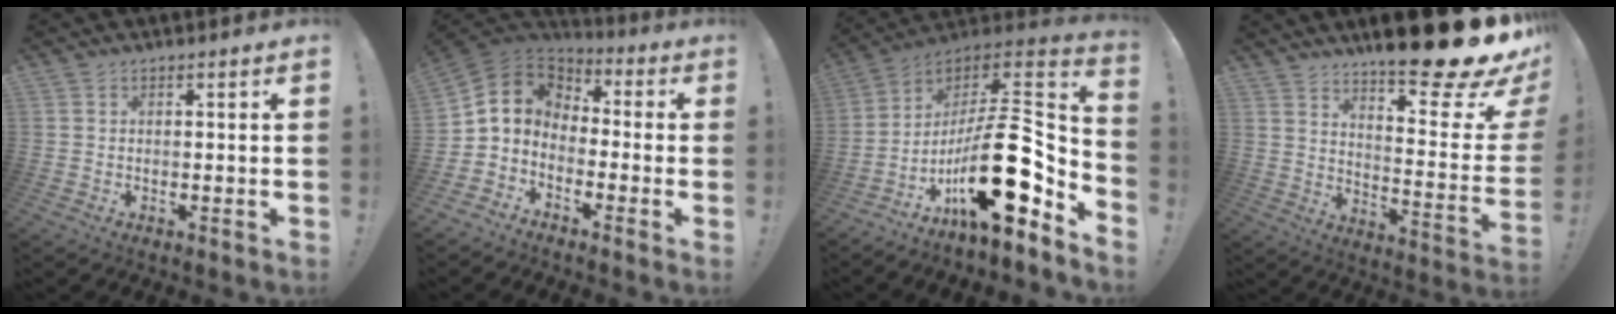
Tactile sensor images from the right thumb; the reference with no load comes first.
{"total": 6.7, "force": [-1.7, 5.8, 2.9], "torque": [-0.053, 0.013, -0.023]}
{"total": 25.3, "force": [-7.0, 9.9, 22.2], "torque": [-0.380, 0.025, -0.112]}
{"total": 18.8, "force": [14.8, 1.7, 11.5], "torque": [-0.152, -0.132, 0.228]}